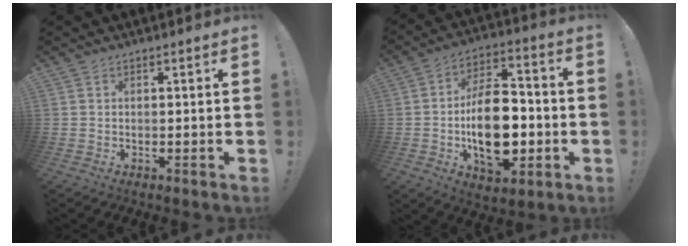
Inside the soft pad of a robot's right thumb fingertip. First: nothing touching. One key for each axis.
{"total": 20.5, "fx": -3.4, "fy": 12.2, "fz": 16.1, "tx": -0.263, "ty": 0.018, "tz": -0.051}